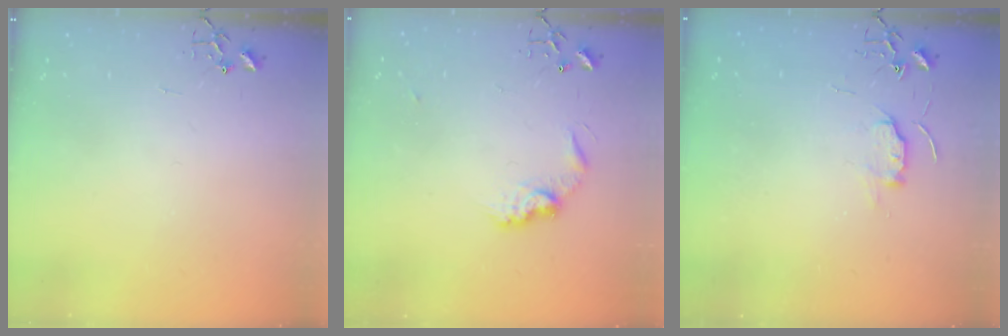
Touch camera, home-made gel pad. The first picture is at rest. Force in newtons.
{"total": 9.4, "press": 9.4, "slide": 0.5}
{"total": 6.8, "press": 6.7, "slide": 0.7}